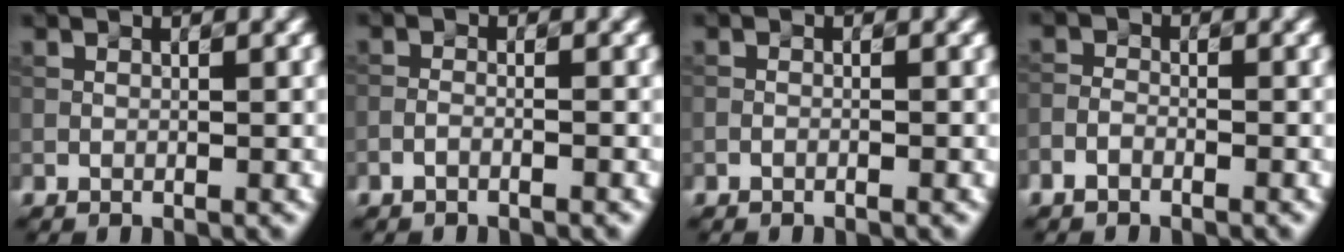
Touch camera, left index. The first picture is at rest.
{"total": 1.1, "force": [-0.9, 0.2, 0.6], "torque": [-0.011, 0.001, -0.019]}
{"total": 0.6, "force": [-0.5, 0.1, 0.4], "torque": [-0.012, 0.002, -0.012]}
{"total": 1.6, "force": [-1.3, 0.8, 0.7], "torque": [-0.010, 0.003, -0.030]}